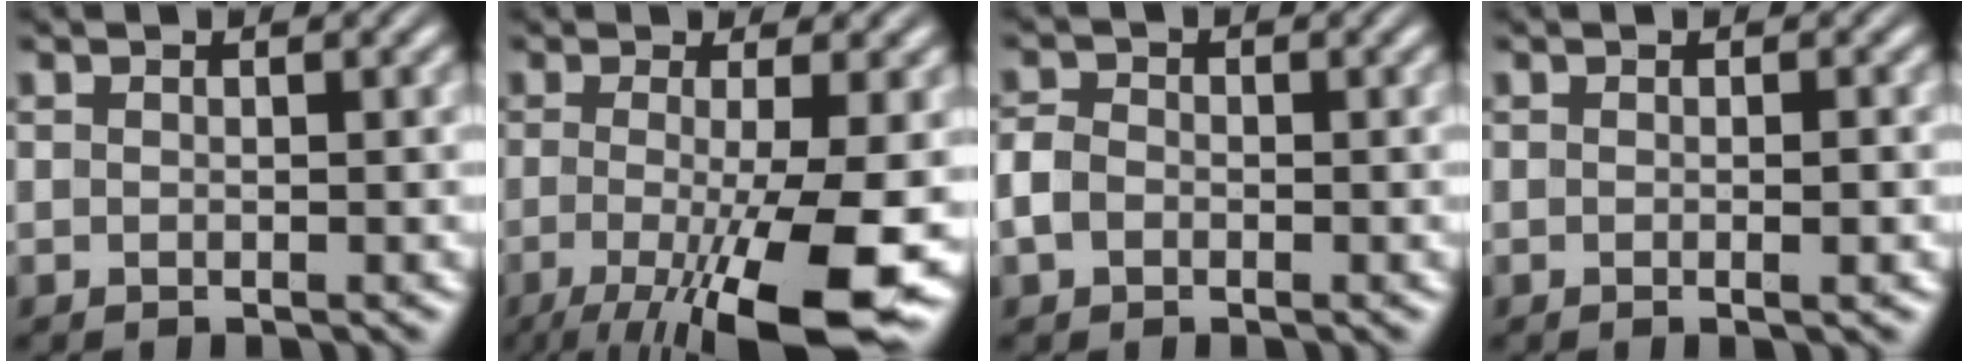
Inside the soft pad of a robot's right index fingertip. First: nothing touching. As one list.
[{"total": 9.5, "force": [-4.0, 2.4, 8.3], "torque": [-0.144, -0.044, -0.037]}, {"total": 2.1, "force": [-0.7, 1.7, 1.0], "torque": [-0.033, -0.005, -0.010]}, {"total": 0.6, "force": [-0.2, 0.0, 0.6], "torque": [-0.008, 0.003, -0.006]}]